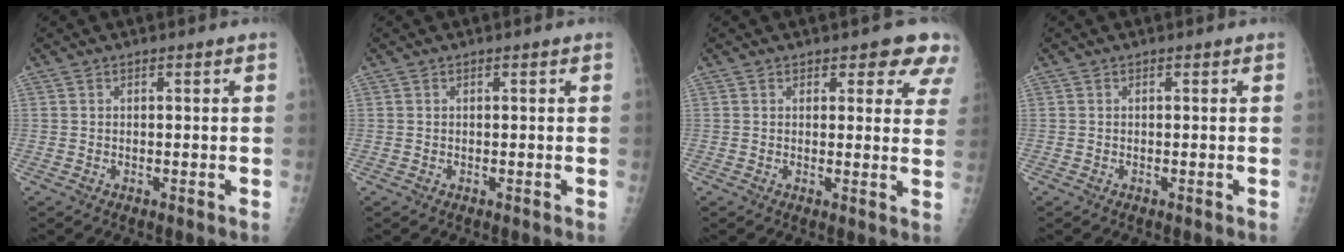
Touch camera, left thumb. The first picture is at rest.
{"total": 0.0}
{"total": 7.0, "force": [5.2, 3.3, 3.4], "torque": [0.006, -0.023, 0.044]}
{"total": 0.0}